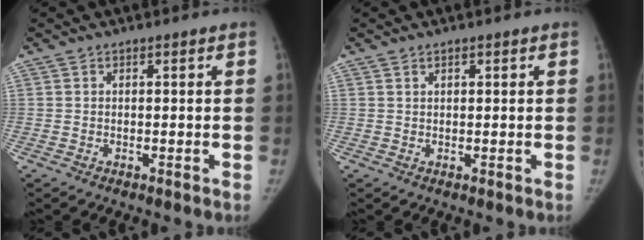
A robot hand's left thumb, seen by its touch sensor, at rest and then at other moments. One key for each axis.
{"total": 0.7, "fx": 0.5, "fy": 0.3, "fz": 0.4, "tx": -0.002, "ty": -0.002, "tz": 0.007}